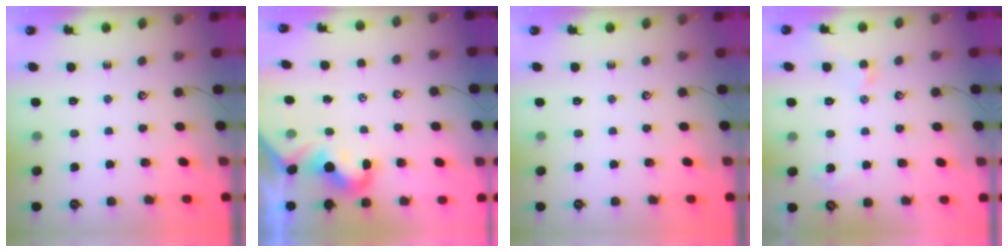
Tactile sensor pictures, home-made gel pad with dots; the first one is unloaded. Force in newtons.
{"total": 1.8, "press": 1.6, "slide": 0.8}
{"total": 0.0}
{"total": 2.9, "press": 2.8, "slide": 0.8}